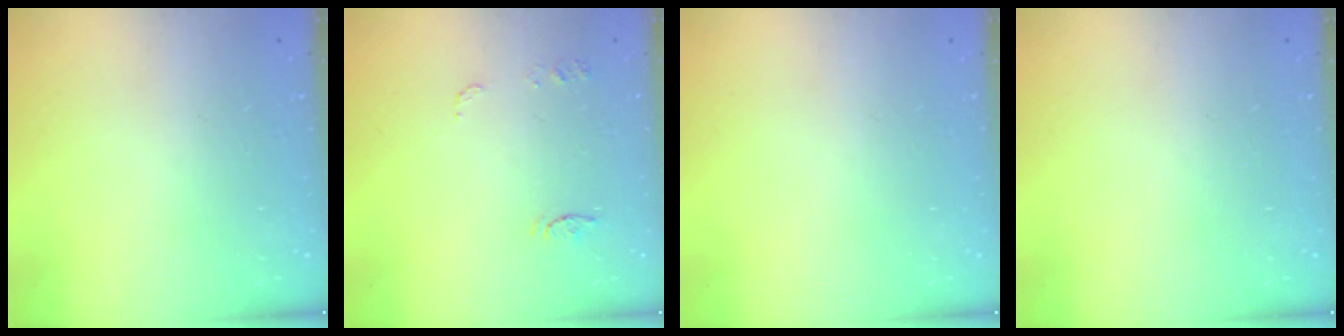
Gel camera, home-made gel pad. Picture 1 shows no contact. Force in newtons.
{"total": 6.9, "press": 6.9, "slide": 0.5}
{"total": 0.0}
{"total": 0.0}